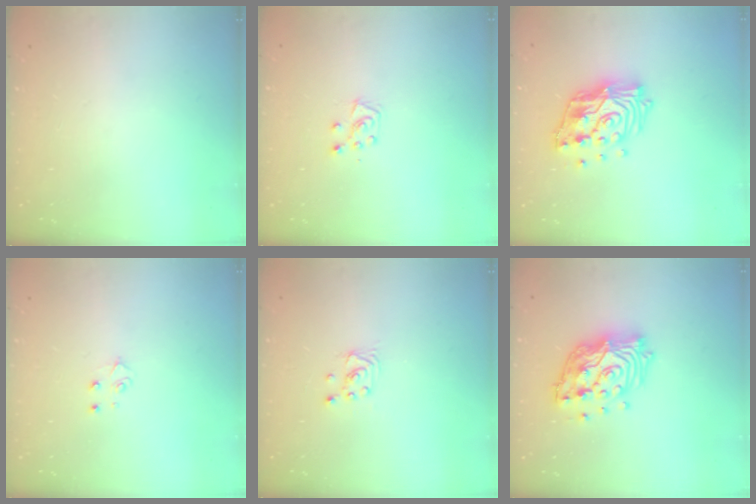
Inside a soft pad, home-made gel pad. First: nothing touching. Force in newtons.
{"total": 6.3, "press": 6.3, "slide": 0.3}
{"total": 17.3, "press": 17.1, "slide": 2.1}
{"total": 3.9, "press": 3.9, "slide": 0.3}
{"total": 1.6, "press": 1.6, "slide": 0.0}
{"total": 17.4, "press": 17.1, "slide": 3.2}